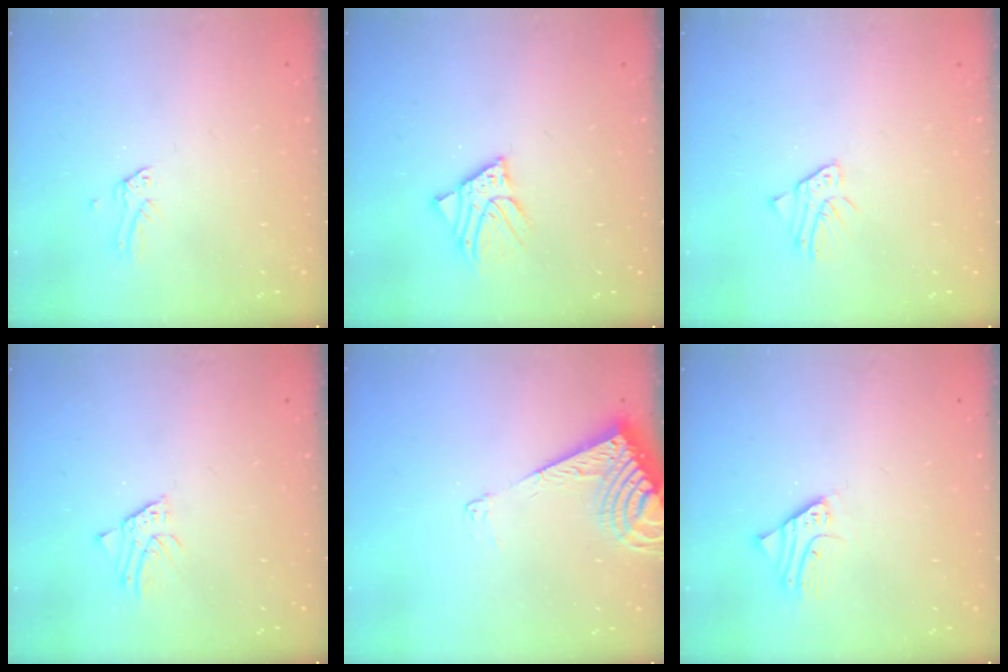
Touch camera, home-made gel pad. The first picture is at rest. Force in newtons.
{"total": 5.5, "press": 5.5, "slide": 0.6}
{"total": 1.3, "press": 1.3, "slide": 0.1}
{"total": 1.1, "press": 1.1, "slide": 0.0}
{"total": 9.1, "press": 9.1, "slide": 1.2}
{"total": 2.2, "press": 2.2, "slide": 0.2}